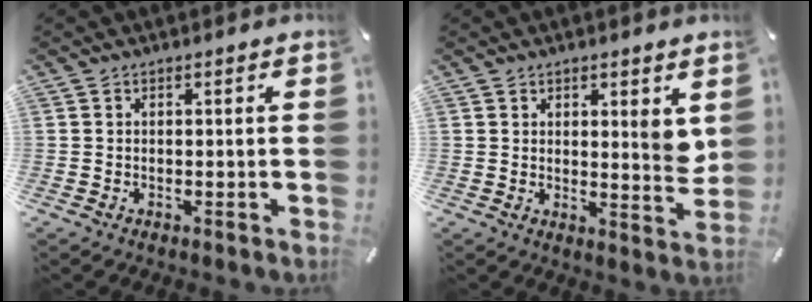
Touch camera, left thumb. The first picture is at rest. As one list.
[{"total": 5.2, "force": [2.9, 1.7, 4.0], "torque": [-0.044, -0.029, 0.043]}]